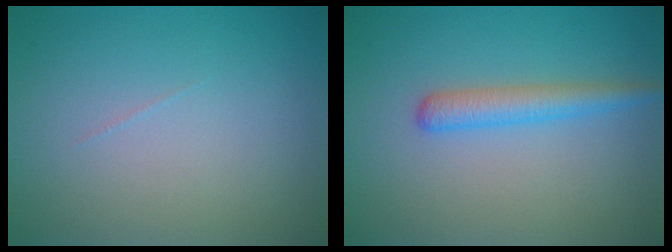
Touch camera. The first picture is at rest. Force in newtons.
{"total": 2.5, "press": 2.5, "slide": 0.1}